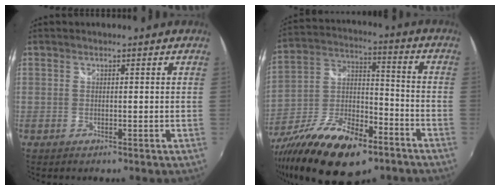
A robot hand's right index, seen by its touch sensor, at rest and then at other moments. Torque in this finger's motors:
{"motor_torque": [1.12, -1.01, 0.50, 0.13]}